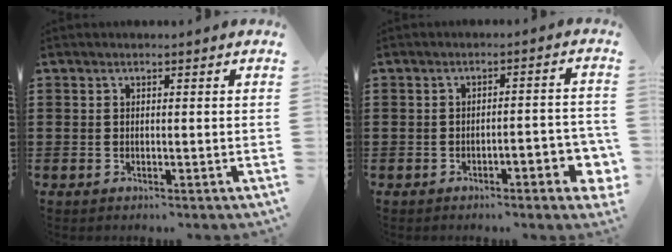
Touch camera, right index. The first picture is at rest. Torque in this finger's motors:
{"motor_torque": [0.03, -0.02, 0.25, 0.04]}